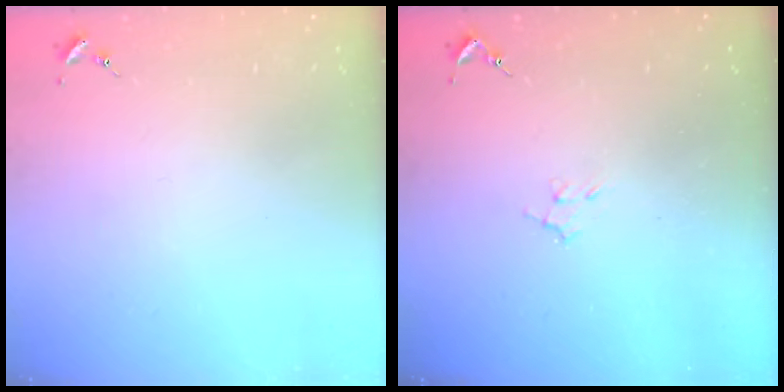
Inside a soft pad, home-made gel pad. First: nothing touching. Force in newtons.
{"total": 5.5, "press": 5.4, "slide": 0.8}